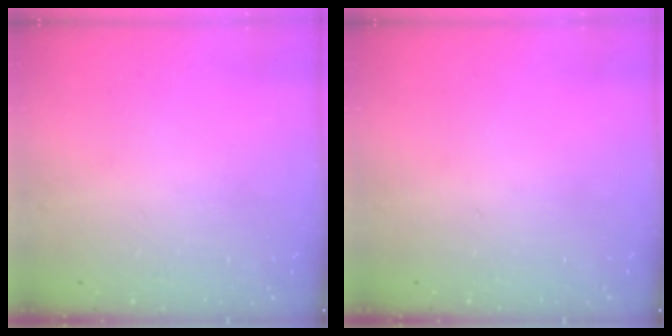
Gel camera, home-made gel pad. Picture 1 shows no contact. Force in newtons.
{"total": 0.0}